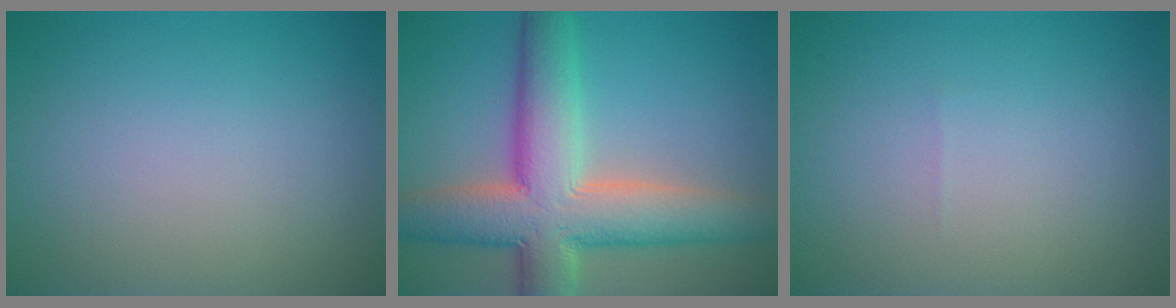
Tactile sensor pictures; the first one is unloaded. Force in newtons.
{"total": 10.2, "press": 10.2, "slide": 0.9}
{"total": 0.0}